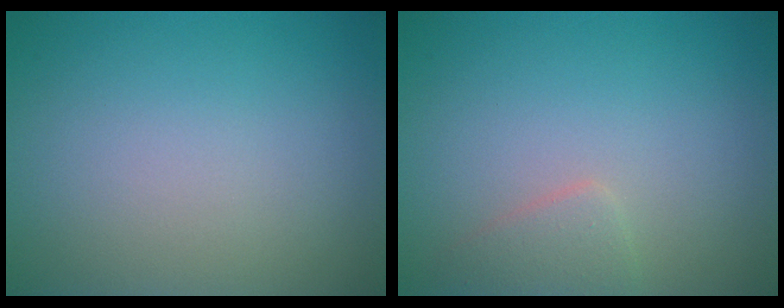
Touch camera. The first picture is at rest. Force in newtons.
{"total": 1.6, "press": 1.6, "slide": 0.0}